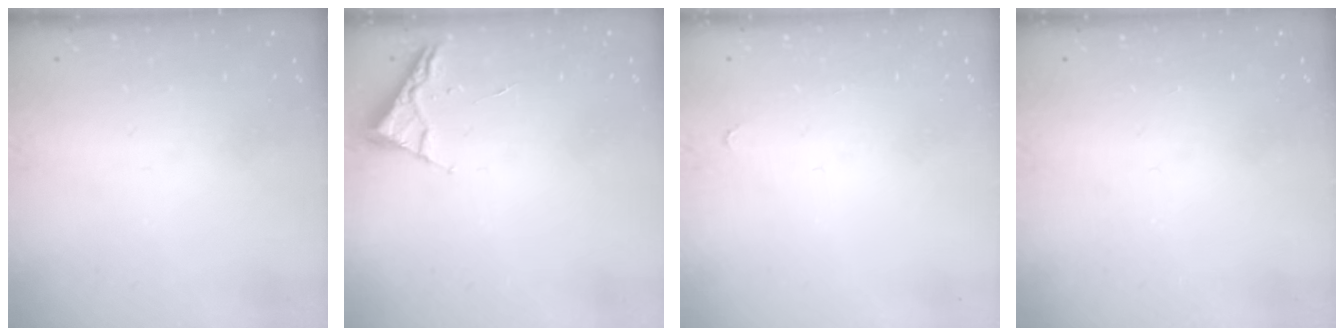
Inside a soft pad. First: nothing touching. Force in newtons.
{"total": 2.6, "press": 2.6, "slide": 0.3}
{"total": 2.8, "press": 2.8, "slide": 0.4}
{"total": 0.0}